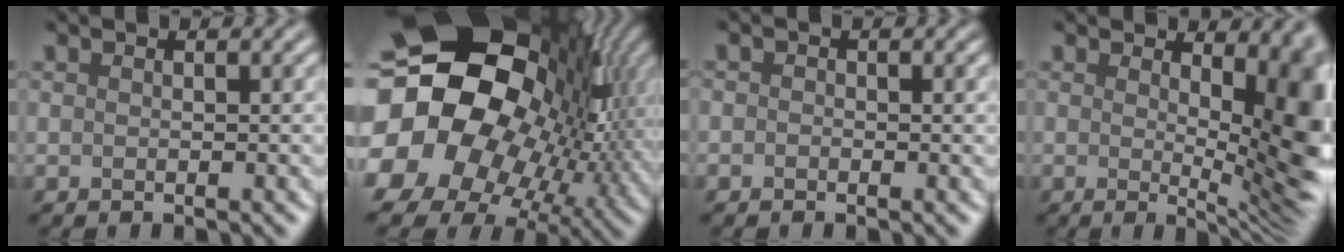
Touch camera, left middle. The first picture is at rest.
{"total": 22.2, "force": [-0.2, 18.7, 11.9], "torque": [-0.253, -0.024, -0.007]}
{"total": 1.1, "force": [-0.7, -0.4, -0.7], "torque": [-0.006, -0.006, 0.003]}
{"total": 12.1, "force": [0.9, 5.0, 11.0], "torque": [-0.087, 0.004, 0.027]}